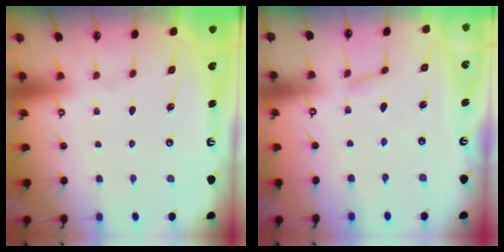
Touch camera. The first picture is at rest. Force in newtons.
{"total": 2.3, "press": 2.3, "slide": 0.3}